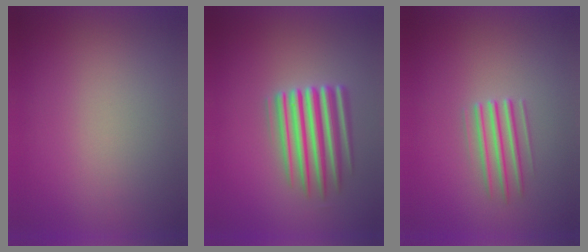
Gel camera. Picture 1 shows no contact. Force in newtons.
{"total": 5.7}
{"total": 2.8}